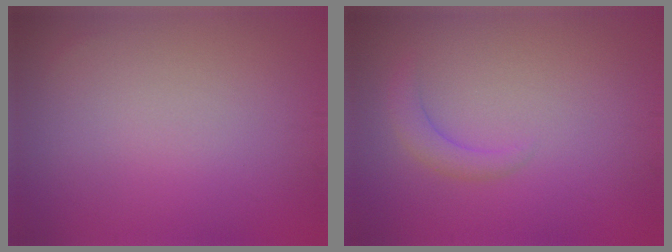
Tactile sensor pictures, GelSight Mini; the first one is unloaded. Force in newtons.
{"total": 1.7, "press": 1.7, "slide": 0.3}